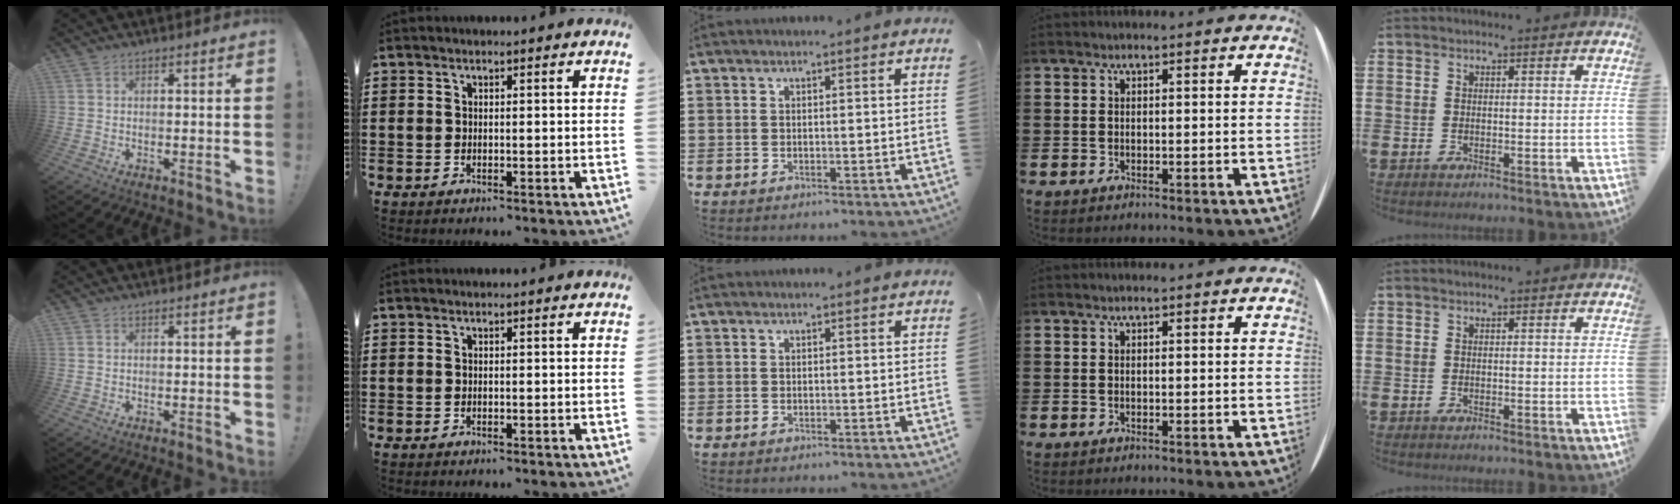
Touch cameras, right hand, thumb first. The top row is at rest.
{}